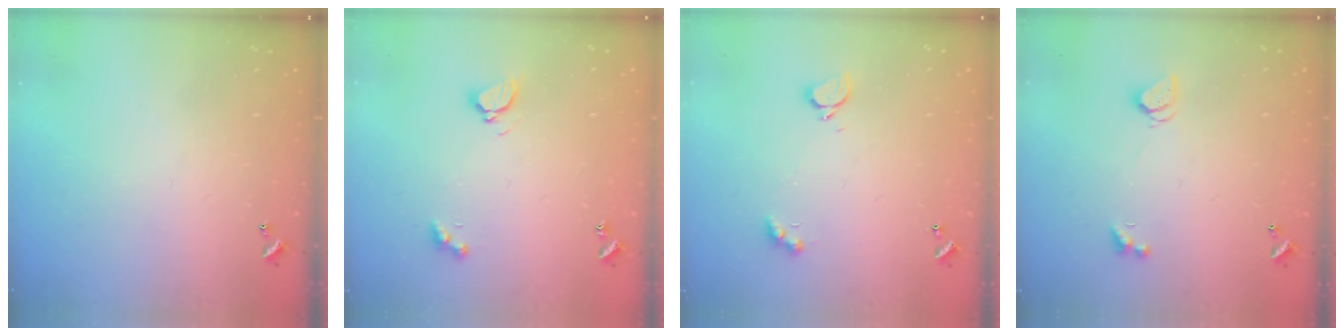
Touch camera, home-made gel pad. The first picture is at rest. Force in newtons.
{"total": 3.4, "press": 3.3, "slide": 0.4}
{"total": 2.9, "press": 2.9, "slide": 0.6}
{"total": 1.7, "press": 1.7, "slide": 0.4}